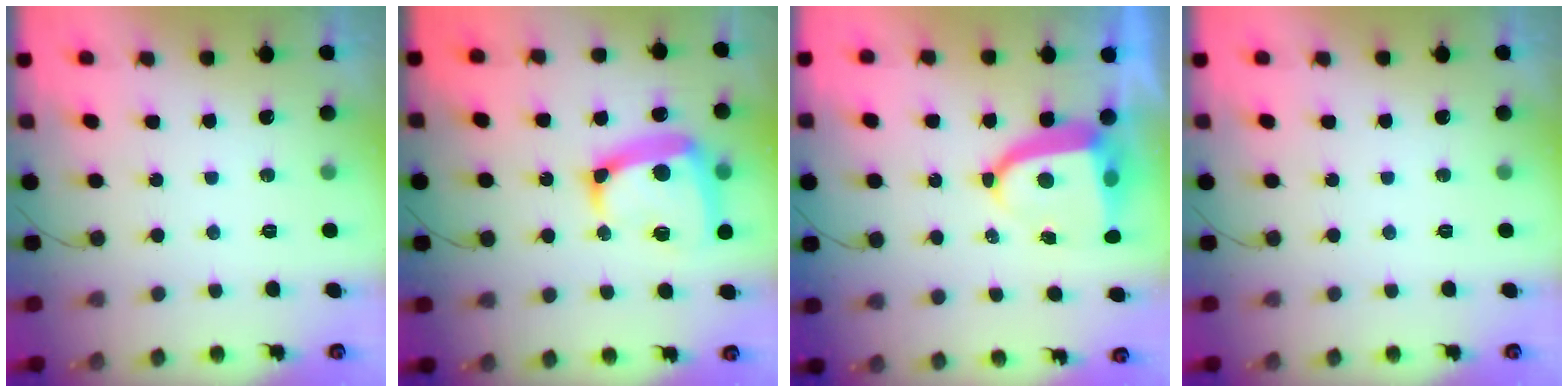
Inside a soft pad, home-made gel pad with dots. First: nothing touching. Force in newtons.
{"total": 15.7, "press": 15.5, "slide": 2.2}
{"total": 8.4, "press": 8.3, "slide": 1.1}
{"total": 0.0}